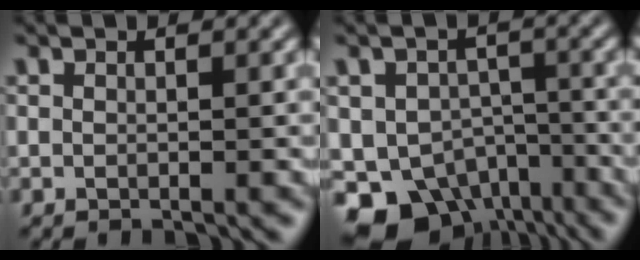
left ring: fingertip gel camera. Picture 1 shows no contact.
{"total": 9.3, "force": [-5.8, 6.2, 3.9], "torque": [-0.051, -0.017, -0.085]}